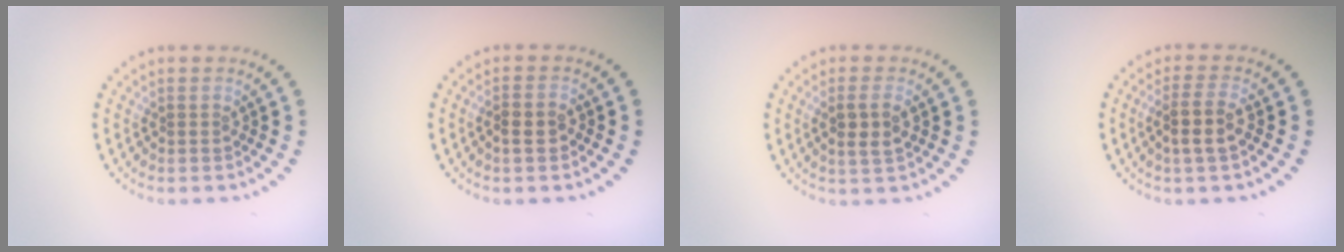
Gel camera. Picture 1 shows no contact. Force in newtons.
{"total": 1.5, "press": 1.3, "slide": 0.6}
{"total": 2.3, "press": 2.2, "slide": 0.6}
{"total": 2.6, "press": 2.3, "slide": 1.3}